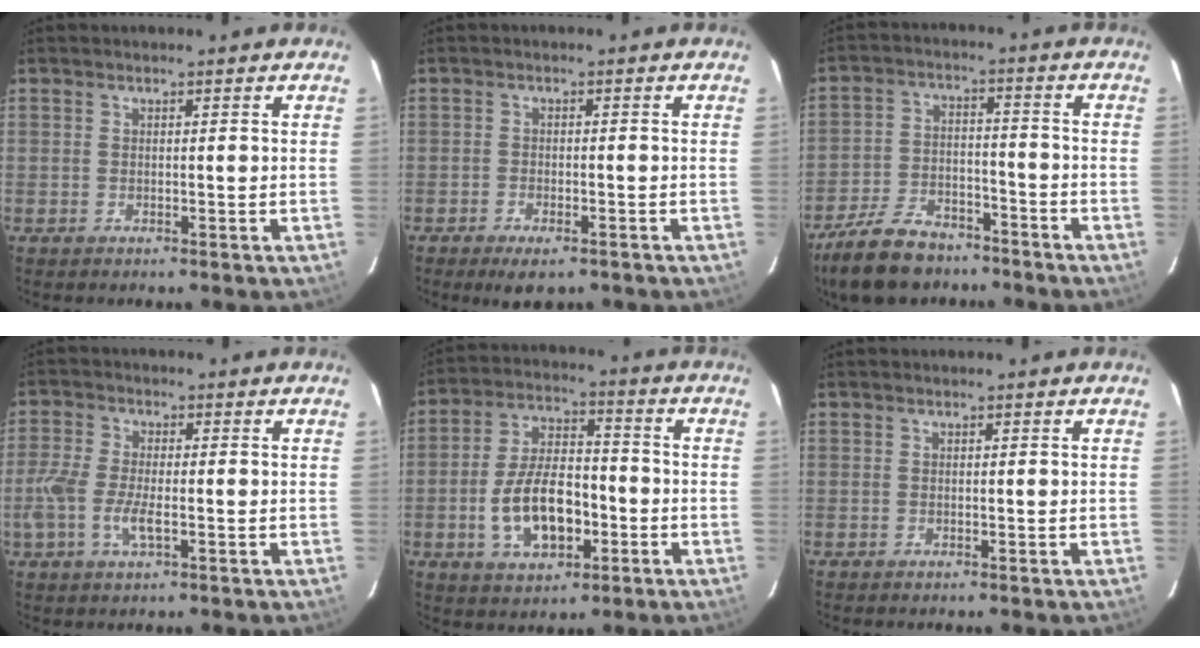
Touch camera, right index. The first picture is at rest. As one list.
[{"total": 5.2, "force": [-3.7, 2.0, 3.0], "torque": [-0.068, -0.012, -0.058]}, {"total": 14.1, "force": [-11.0, 6.5, 6.0], "torque": [-0.146, 0.002, -0.180]}, {"total": 6.4, "force": [-2.1, 2.3, 5.6], "torque": [-0.125, -0.005, -0.044]}, {"total": 13.1, "force": [-3.9, 6.9, 10.4], "torque": [-0.207, 0.014, -0.057]}, {"total": 0.0}]